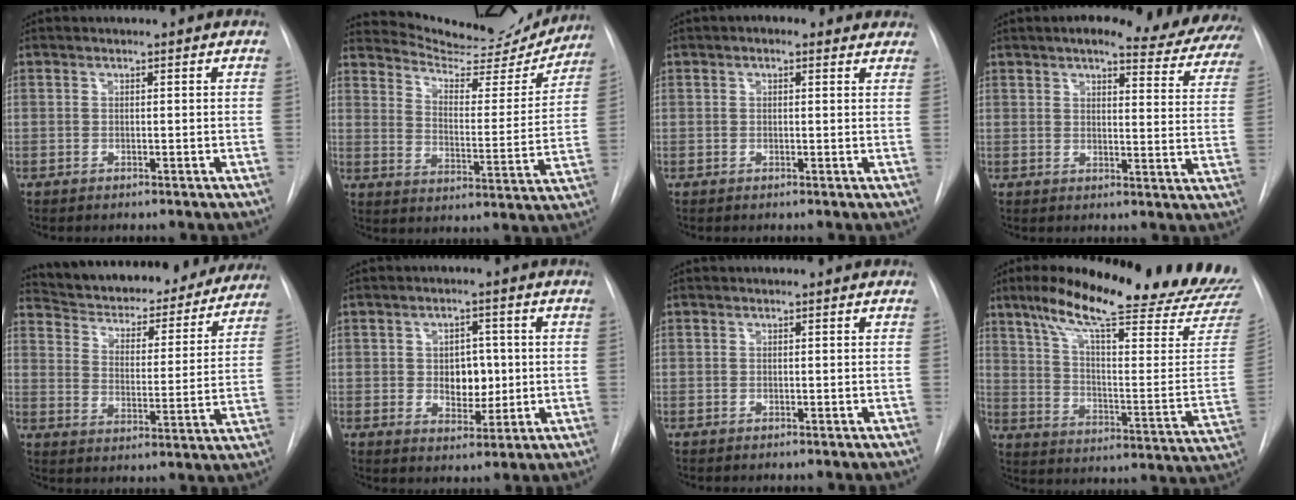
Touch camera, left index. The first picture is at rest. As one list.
[{"total": 17.6, "force": [16.9, 2.8, 3.7], "torque": [-0.052, -0.055, 0.224]}, {"total": 3.6, "force": [2.3, 1.8, 2.0], "torque": [-0.017, 0.014, 0.020]}, {"total": 20.4, "force": [17.7, 3.8, 9.3], "torque": [-0.111, -0.050, 0.186]}, {"total": 25.5, "force": [23.2, 6.8, 8.0], "torque": [-0.126, -0.033, 0.303]}, {"total": 5.3, "force": [-0.4, 3.6, 3.8], "torque": [-0.047, 0.000, 0.003]}, {"total": 0.0}, {"total": 27.4, "force": [23.1, 2.7, 14.4], "torque": [-0.217, -0.074, 0.303]}]